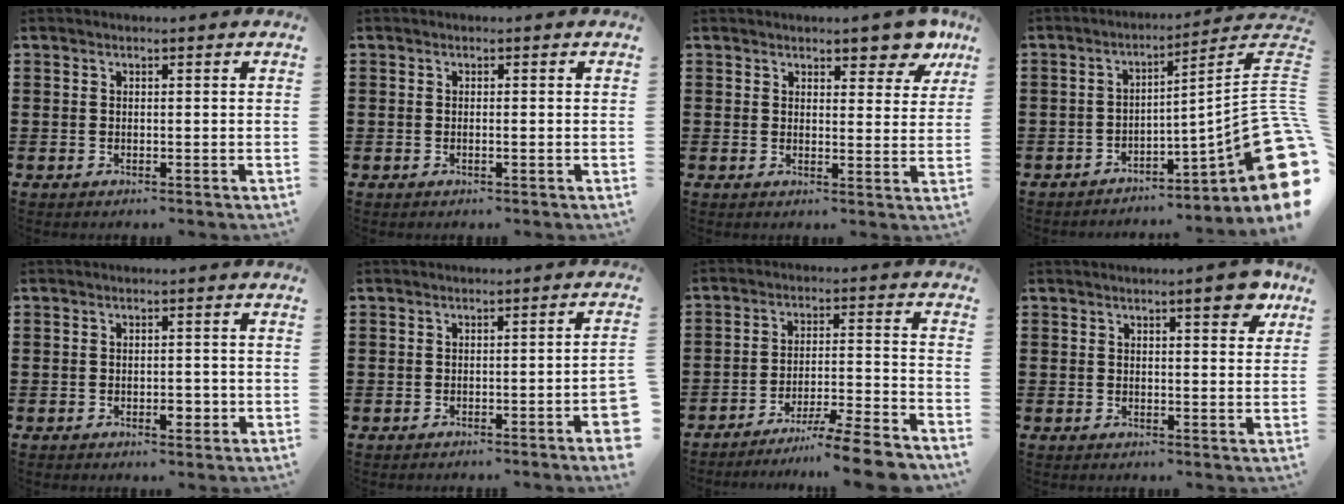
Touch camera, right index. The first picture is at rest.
{"total": 0.5, "force": [-0.2, -0.1, 0.4], "torque": [-0.008, -0.003, -0.003]}
{"total": 5.6, "force": [4.6, 2.0, 2.4], "torque": [-0.038, -0.011, 0.081]}
{"total": 11.3, "force": [-2.3, 3.0, 10.7], "torque": [-0.144, -0.019, -0.044]}
{"total": 2.7, "force": [-0.9, 1.3, 2.2], "torque": [-0.033, -0.003, -0.018]}
{"total": 2.6, "force": [-1.4, -0.1, 2.2], "torque": [-0.032, -0.004, -0.025]}
{"total": 8.1, "force": [-7.2, -0.3, 3.7], "torque": [-0.058, 0.002, -0.139]}
{"total": 4.9, "force": [3.0, 1.2, 3.8], "torque": [-0.041, -0.008, 0.042]}